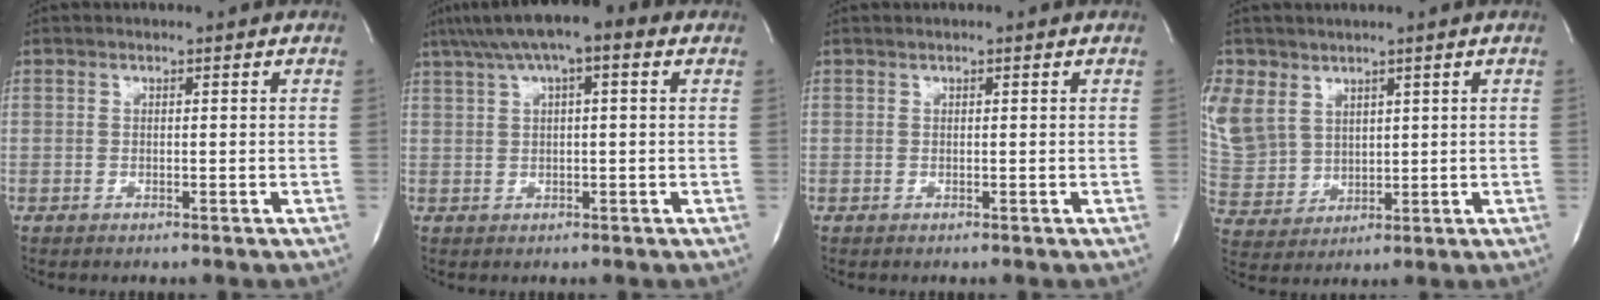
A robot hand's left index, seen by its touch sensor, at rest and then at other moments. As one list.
[{"total": 9.0, "force": [4.8, 2.1, 7.3], "torque": [-0.131, 0.033, 0.069]}, {"total": 0.0}, {"total": 17.9, "force": [8.0, 14.5, 6.7], "torque": [-0.242, 0.035, 0.183]}]